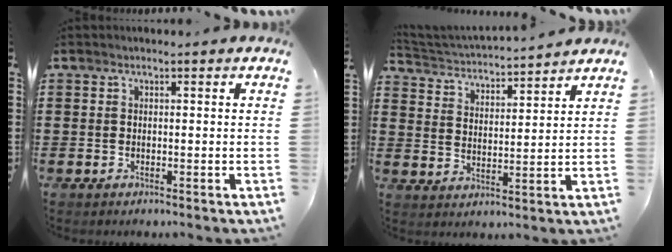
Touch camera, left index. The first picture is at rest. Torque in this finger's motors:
{"motor_torque": [0.06, 0.30, 0.05, 0.01]}